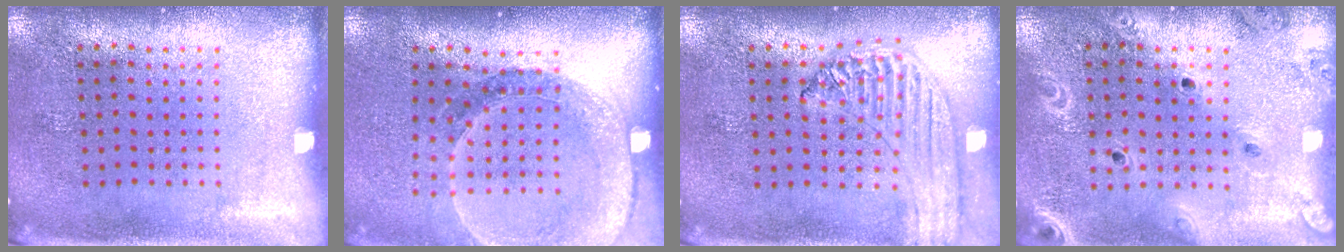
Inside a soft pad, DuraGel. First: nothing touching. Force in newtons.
{"total": 1.4, "press": 1.4, "slide": 0.1}
{"total": 1.3, "press": 1.3, "slide": 0.1}
{"total": 2.0, "press": 1.9, "slide": 0.7}